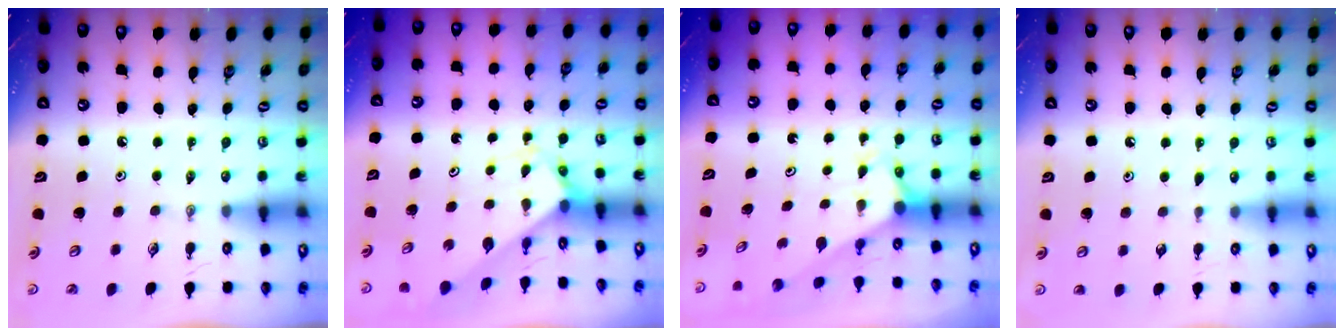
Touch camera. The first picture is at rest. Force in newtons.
{"total": 2.8, "press": 2.8, "slide": 0.1}
{"total": 2.9, "press": 2.9, "slide": 0.0}
{"total": 4.7, "press": 4.6, "slide": 0.5}